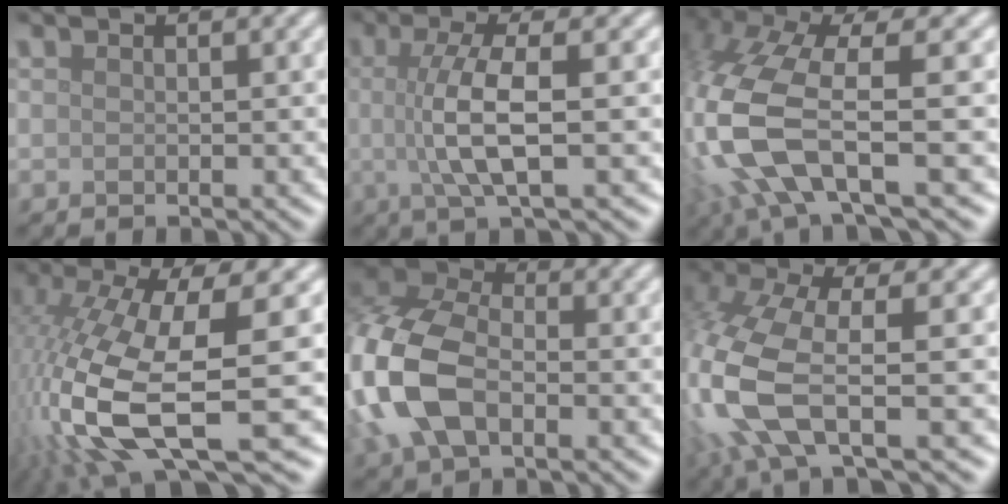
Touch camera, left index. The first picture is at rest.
{"total": 5.4, "force": [0.0, 1.4, 5.2], "torque": [-0.104, 0.001, -0.003]}
{"total": 11.5, "force": [-2.4, 4.4, 10.4], "torque": [-0.249, -0.020, -0.041]}
{"total": 13.6, "force": [-3.5, 4.1, 12.4], "torque": [-0.278, -0.016, -0.057]}
{"total": 11.1, "force": [-2.4, 7.0, 8.3], "torque": [-0.223, 0.000, -0.064]}
{"total": 7.8, "force": [-1.3, 2.8, 7.1], "torque": [-0.182, -0.007, -0.033]}